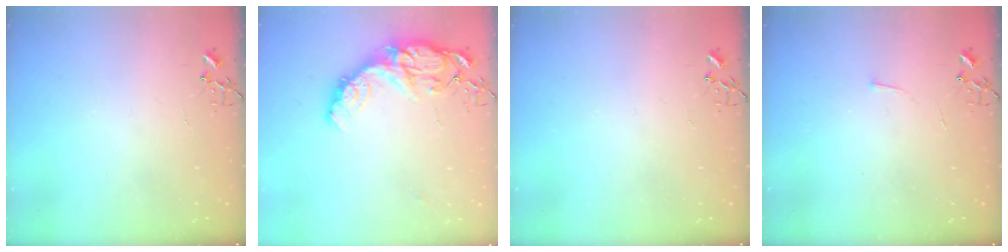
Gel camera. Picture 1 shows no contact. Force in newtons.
{"total": 17.2, "press": 17.1, "slide": 1.2}
{"total": 0.0}
{"total": 2.9, "press": 2.9, "slide": 0.4}